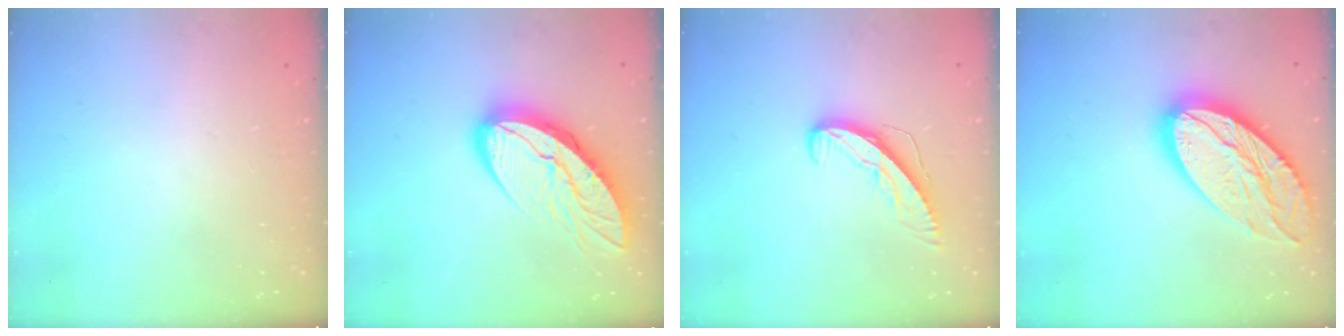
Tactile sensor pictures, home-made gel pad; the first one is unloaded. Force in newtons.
{"total": 14.5, "press": 14.5, "slide": 1.3}
{"total": 8.7, "press": 8.6, "slide": 0.4}
{"total": 23.1, "press": 23.0, "slide": 2.0}